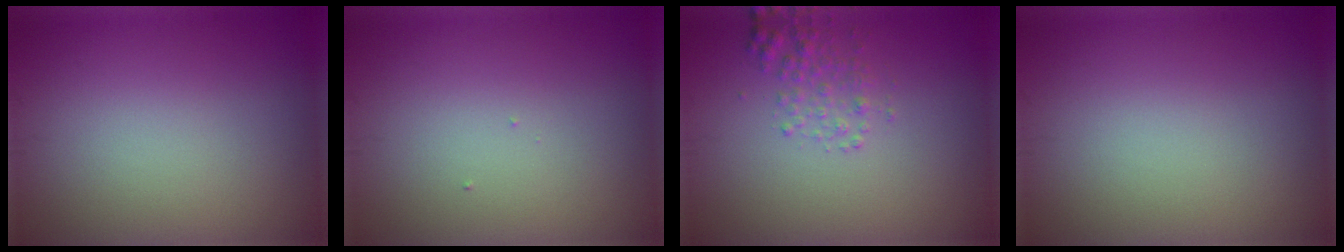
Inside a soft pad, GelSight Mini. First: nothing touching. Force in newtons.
{"total": 0.0}
{"total": 1.7, "press": 1.7, "slide": 0.1}
{"total": 0.0}